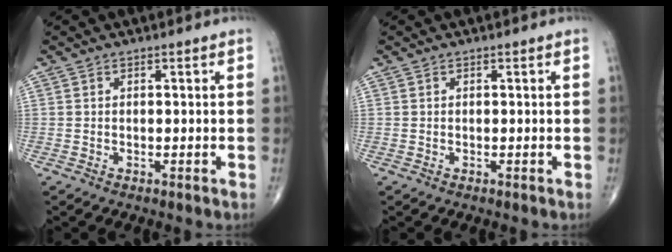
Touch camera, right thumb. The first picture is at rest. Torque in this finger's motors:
{"motor_torque": [0.00, 0.00, 0.00, 0.00, 0.00]}